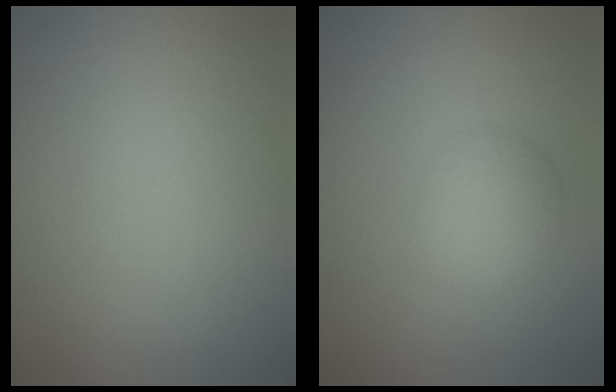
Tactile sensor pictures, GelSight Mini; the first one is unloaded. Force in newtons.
{"total": 3.1, "press": 3.1, "slide": 0.0}